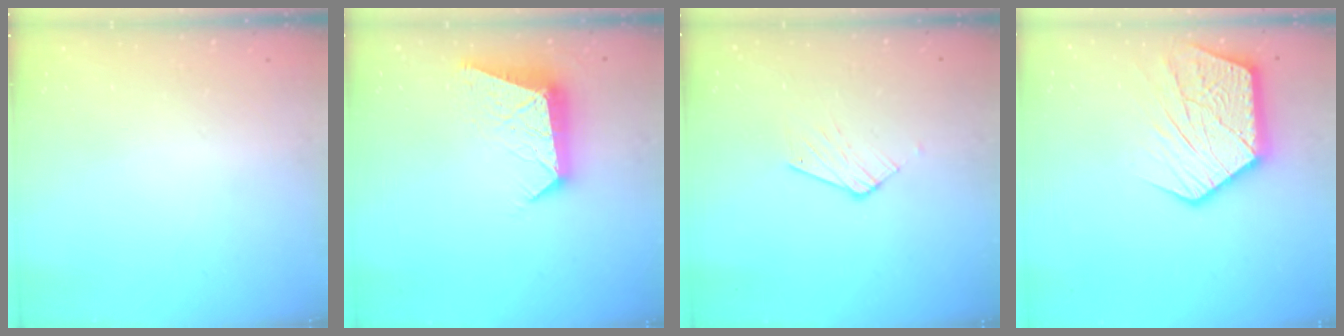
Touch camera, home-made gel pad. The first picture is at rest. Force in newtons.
{"total": 12.1, "press": 12.0, "slide": 1.1}
{"total": 7.0, "press": 7.0, "slide": 0.4}
{"total": 16.1, "press": 16.0, "slide": 1.4}